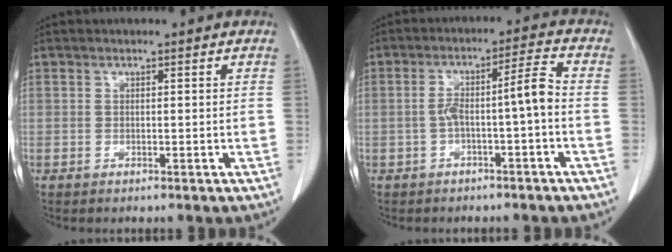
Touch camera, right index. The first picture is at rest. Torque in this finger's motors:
{"motor_torque": [0.57, -0.11, 0.21, 0.07]}